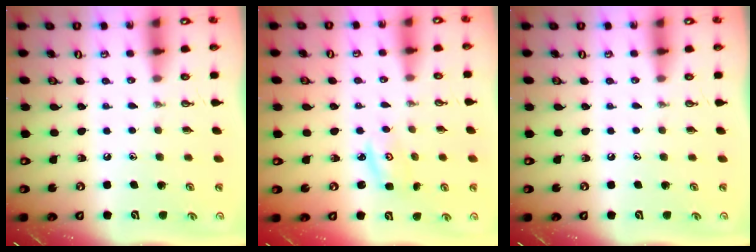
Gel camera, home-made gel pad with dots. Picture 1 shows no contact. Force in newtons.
{"total": 2.3, "press": 2.3, "slide": 0.2}
{"total": 0.0}